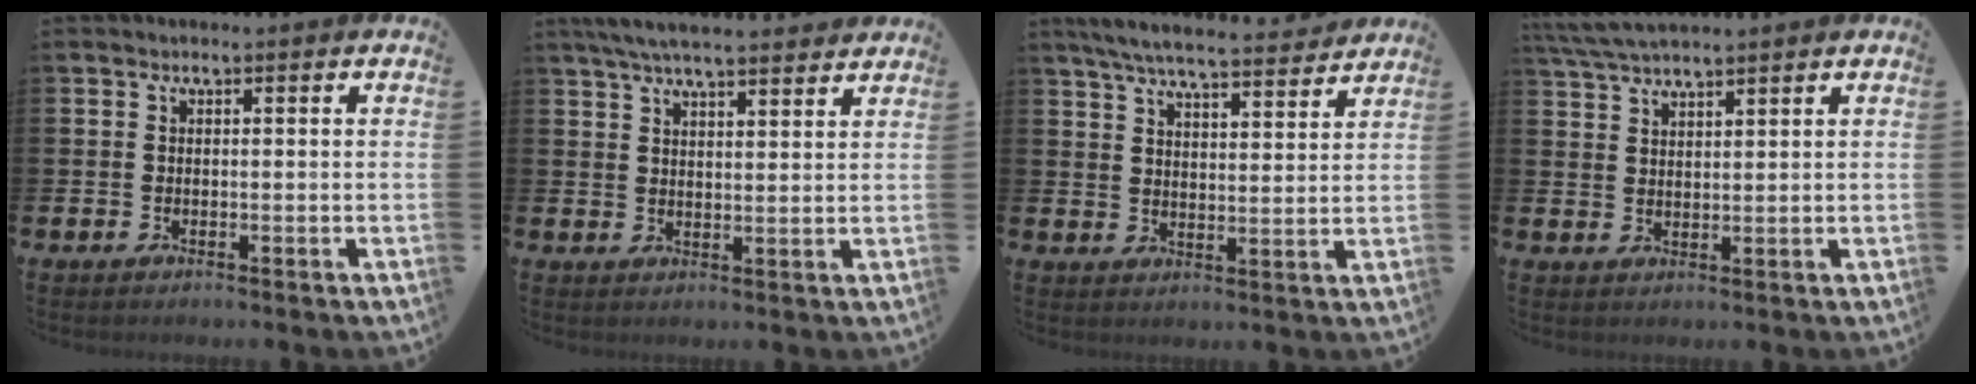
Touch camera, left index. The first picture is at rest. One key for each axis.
{"total": 5.7, "fx": 5.4, "fy": 0.7, "fz": 1.9, "tx": -0.049, "ty": -0.015, "tz": 0.098}
{"total": 6.7, "fx": 6.3, "fy": 0.7, "fz": 2.0, "tx": -0.048, "ty": -0.041, "tz": 0.110}
{"total": 4.4, "fx": 4.1, "fy": 0.3, "fz": 1.4, "tx": -0.044, "ty": -0.009, "tz": 0.078}